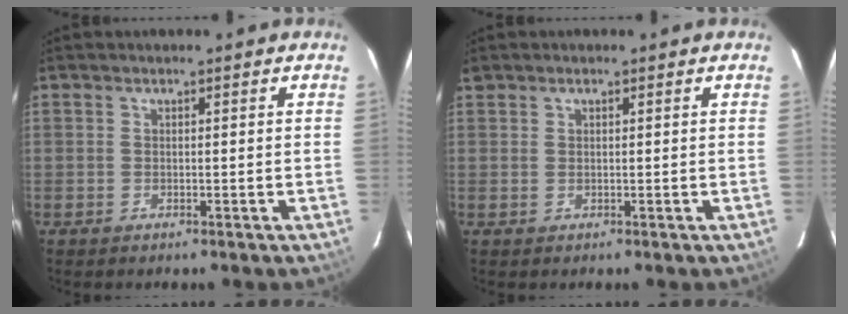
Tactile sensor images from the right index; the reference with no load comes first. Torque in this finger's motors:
{"motor_torque": [0.18, 0.08, 0.07, 0.01]}